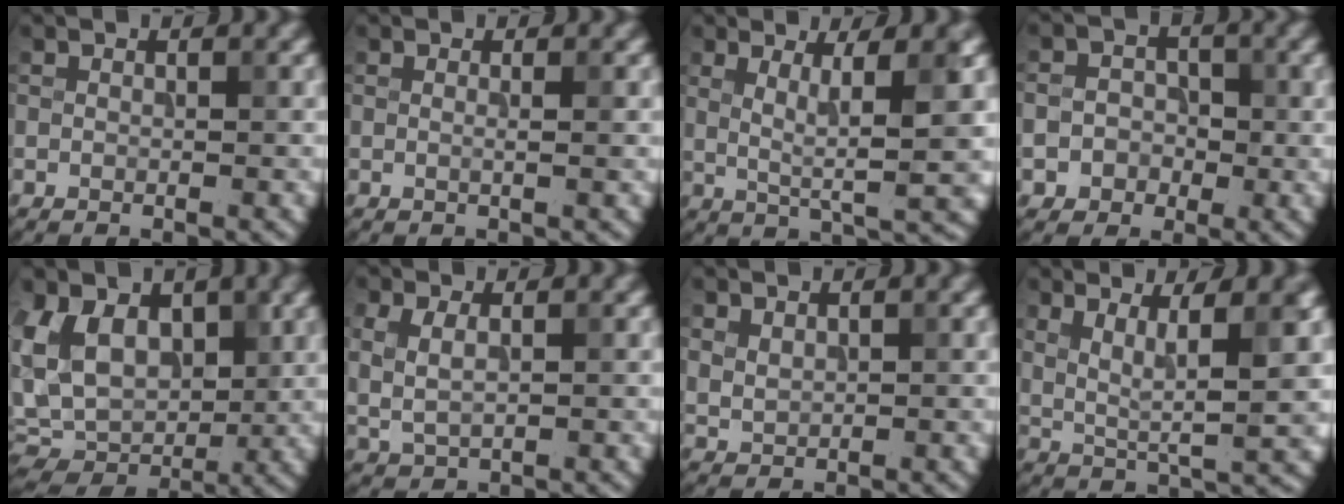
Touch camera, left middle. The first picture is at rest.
{"total": 0.8, "force": [0.1, -0.1, 0.8], "torque": [-0.018, 0.002, -0.001]}
{"total": 5.3, "force": [1.5, 0.9, 5.0], "torque": [-0.084, -0.005, 0.029]}
{"total": 3.5, "force": [-1.1, 3.2, 1.0], "torque": [0.013, 0.010, -0.032]}
{"total": 8.4, "force": [1.8, 5.9, 5.6], "torque": [-0.133, -0.003, 0.028]}
{"total": 2.5, "force": [0.5, 1.4, 2.1], "torque": [-0.053, -0.002, 0.017]}
{"total": 1.3, "force": [0.8, 0.8, 0.7], "torque": [-0.020, 0.000, 0.021]}
{"total": 5.4, "force": [2.1, 1.1, 4.8], "torque": [-0.091, -0.006, 0.043]}